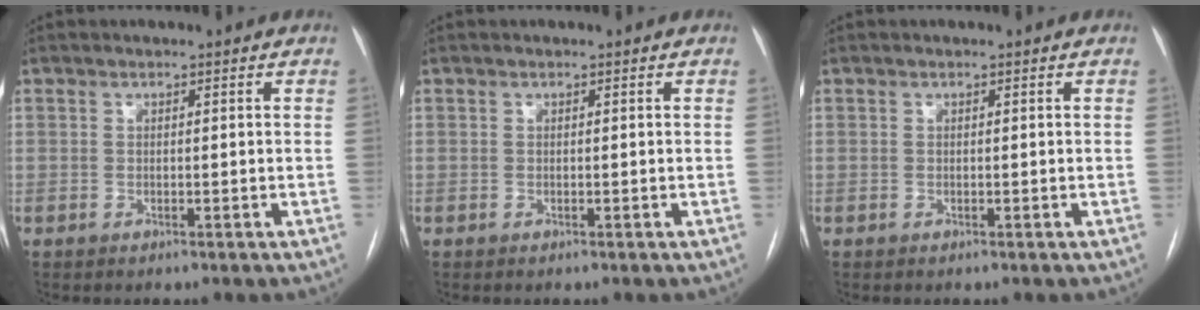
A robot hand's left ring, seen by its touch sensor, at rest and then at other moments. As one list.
[{"total": 0.0}, {"total": 0.0}]